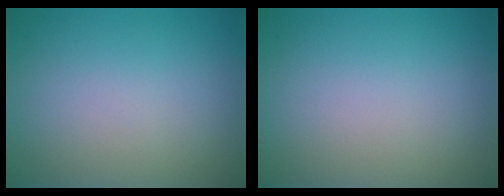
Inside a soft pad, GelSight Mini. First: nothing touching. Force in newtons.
{"total": 0.0}